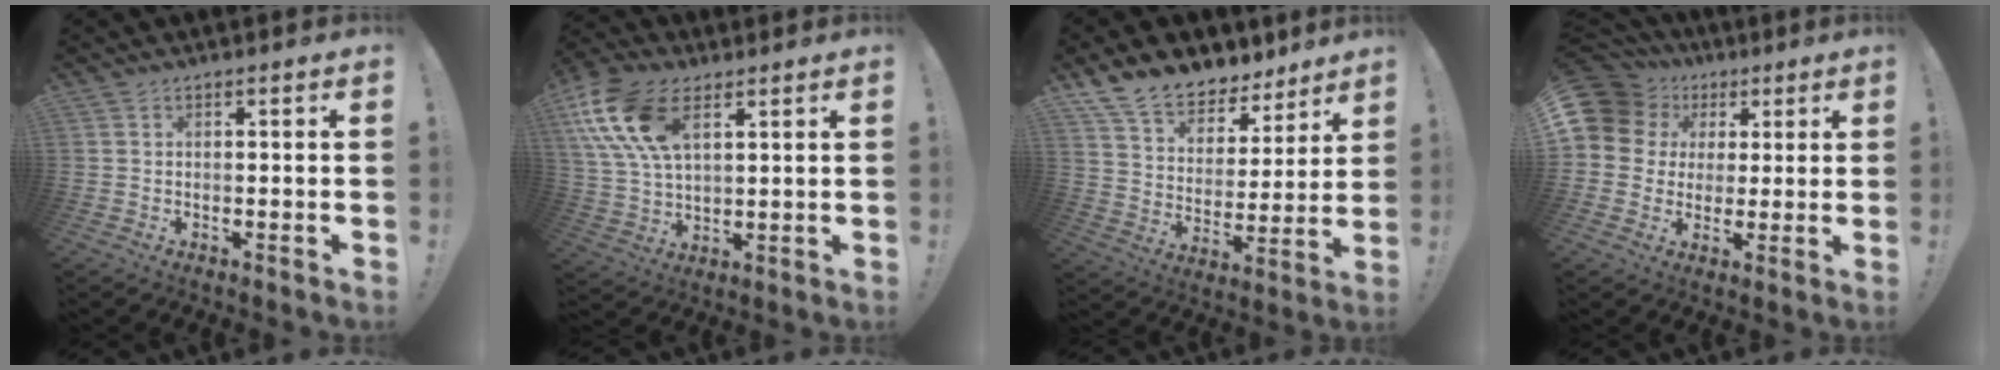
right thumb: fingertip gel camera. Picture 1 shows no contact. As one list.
[{"total": 16.7, "force": [7.5, 9.6, 11.5], "torque": [-0.247, -0.015, 0.140]}, {"total": 13.0, "force": [10.6, 6.6, 3.7], "torque": [-0.073, -0.085, 0.197]}, {"total": 11.9, "force": [3.9, 10.2, 4.7], "torque": [-0.074, -0.016, 0.079]}]